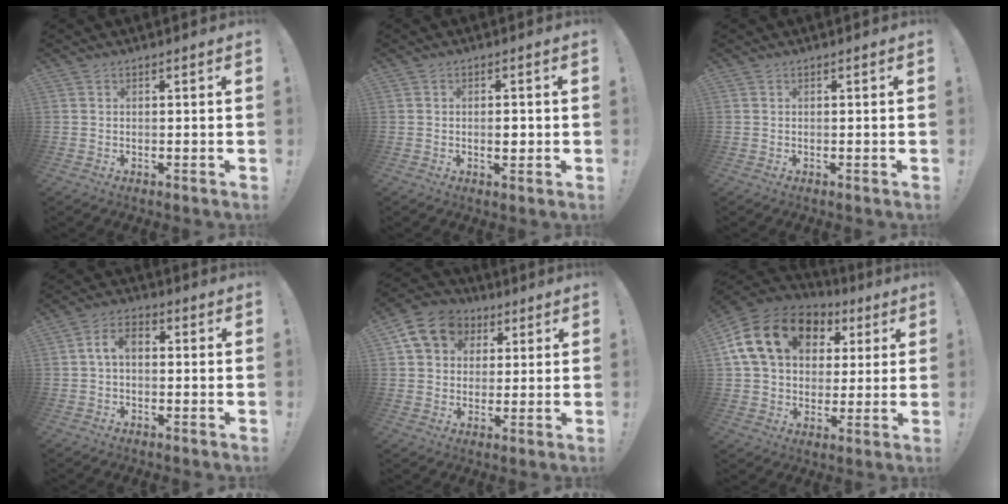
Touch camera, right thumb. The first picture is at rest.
{"total": 2.5, "force": [-0.4, 1.3, 2.1], "torque": [-0.012, -0.005, -0.012]}
{"total": 0.0}
{"total": 5.6, "force": [0.0, 3.3, 4.5], "torque": [-0.098, 0.011, -0.002]}
{"total": 12.2, "force": [4.6, 10.1, 5.0], "torque": [-0.068, -0.014, 0.093]}
{"total": 20.7, "force": [7.2, 14.9, 12.5], "torque": [-0.207, -0.009, 0.142]}